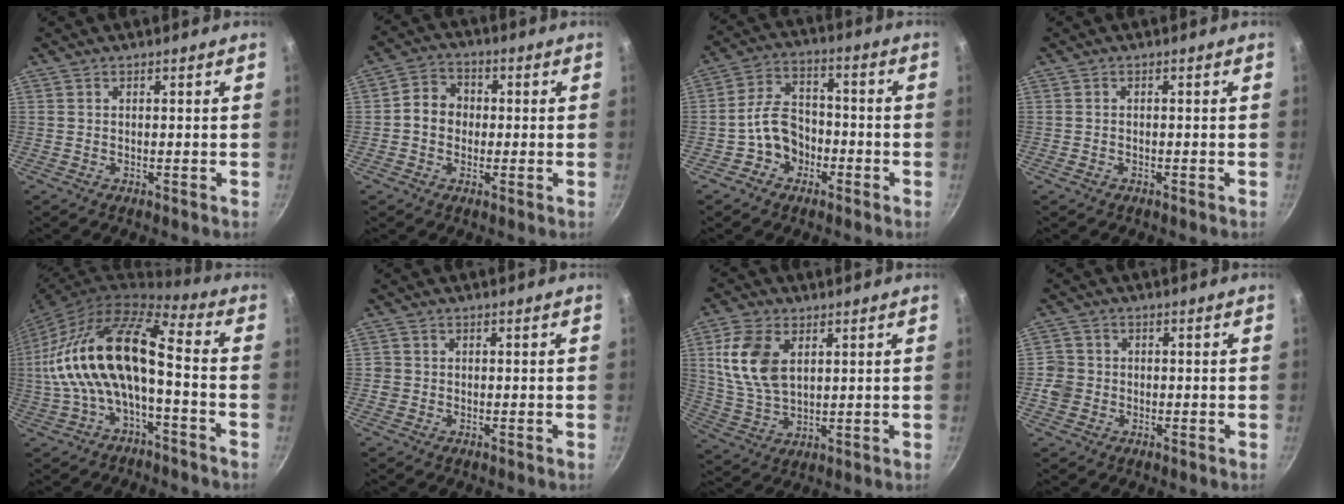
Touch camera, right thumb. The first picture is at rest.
{"total": 6.3, "force": [-0.3, 5.5, 3.1], "torque": [-0.023, 0.016, -0.020]}
{"total": 9.0, "force": [-3.3, 7.0, 4.6], "torque": [-0.047, 0.045, -0.065]}
{"total": 0.9, "force": [-0.5, 0.5, 0.4], "torque": [-0.015, 0.006, -0.011]}
{"total": 18.4, "force": [-2.2, 7.6, 16.6], "torque": [-0.321, 0.052, -0.053]}
{"total": 1.4, "force": [-0.4, 1.3, 0.3], "torque": [-0.002, 0.003, -0.007]}
{"total": 11.8, "force": [3.5, 7.3, 8.6], "torque": [-0.161, -0.014, 0.074]}
{"total": 4.3, "force": [-1.1, 4.0, 1.2], "torque": [-0.004, 0.014, -0.025]}